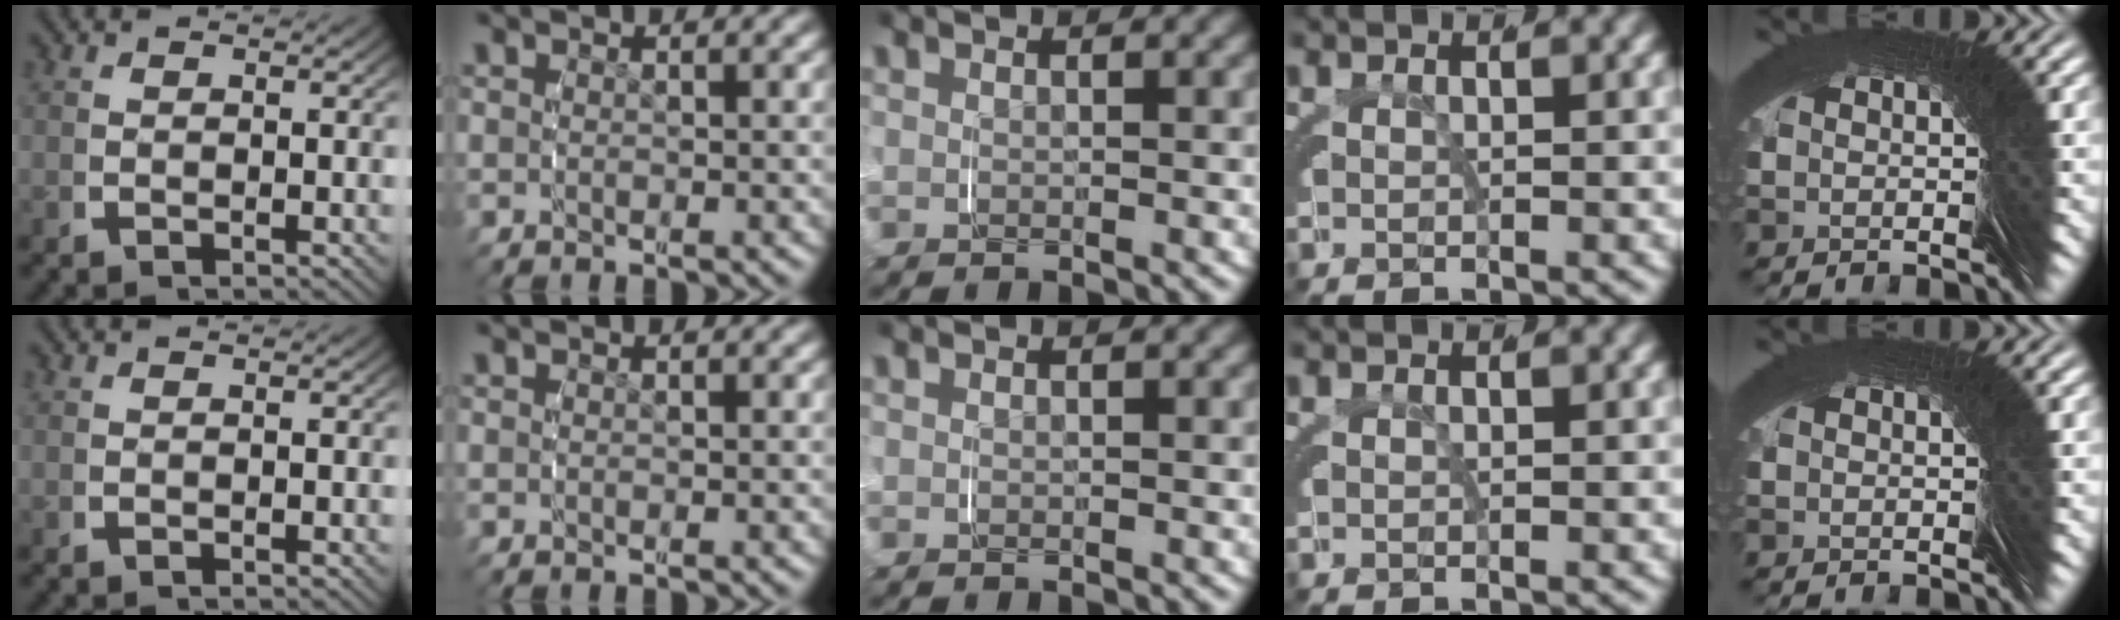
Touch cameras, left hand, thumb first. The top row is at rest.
{}